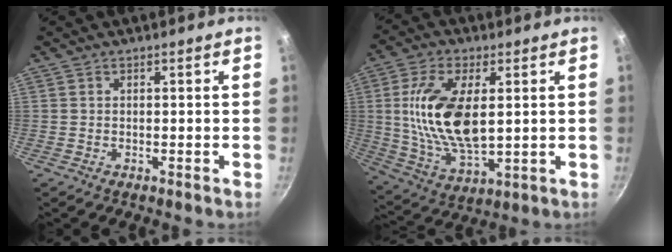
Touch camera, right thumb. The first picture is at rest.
{"total": 16.5, "force": [2.4, 8.1, 14.2], "torque": [-0.267, -0.011, 0.052]}